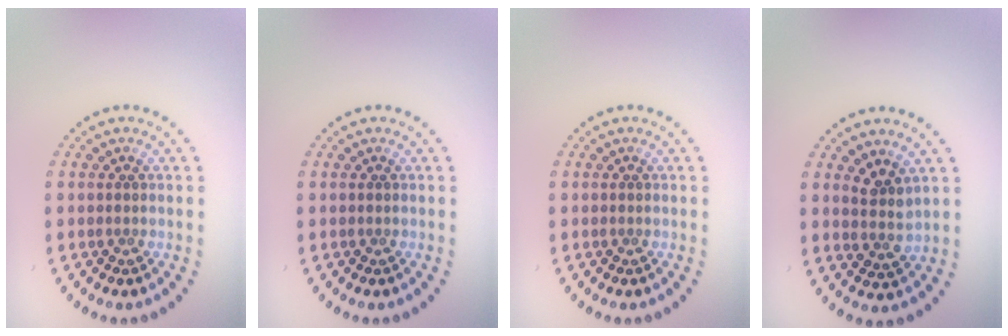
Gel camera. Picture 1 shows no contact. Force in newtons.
{"total": 0.0}
{"total": 0.0}
{"total": 2.2, "press": 1.8, "slide": 1.3}